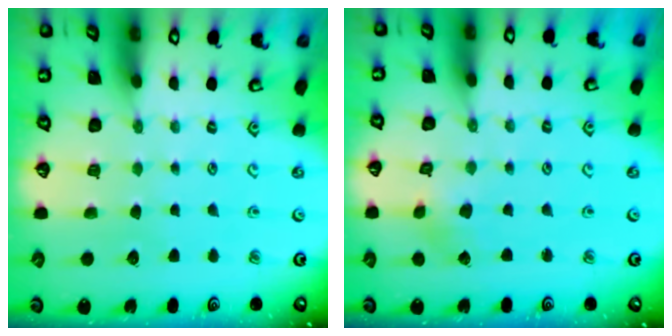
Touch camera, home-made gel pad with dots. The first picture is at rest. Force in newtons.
{"total": 1.9, "press": 1.9, "slide": 0.2}